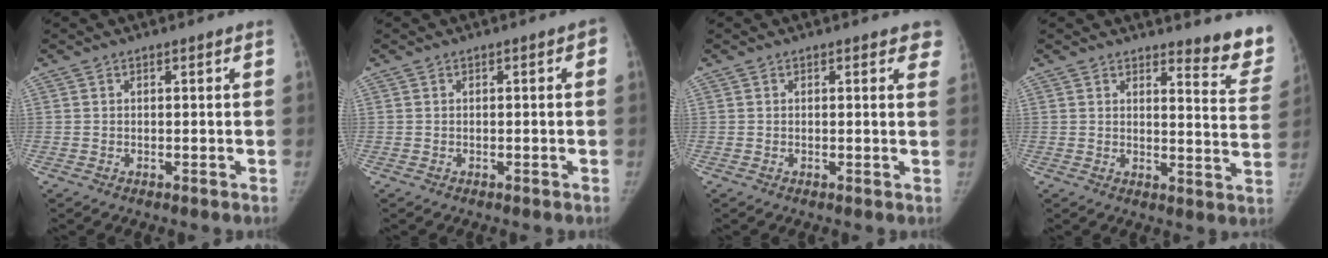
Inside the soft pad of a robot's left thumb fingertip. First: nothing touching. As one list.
[{"total": 1.0, "force": [0.0, 0.5, 0.9], "torque": [-0.003, 0.003, -0.002]}, {"total": 3.4, "force": [2.7, 1.4, 1.7], "torque": [0.008, -0.006, 0.018]}, {"total": 10.5, "force": [9.6, 2.3, 3.4], "torque": [-0.004, -0.095, 0.092]}]